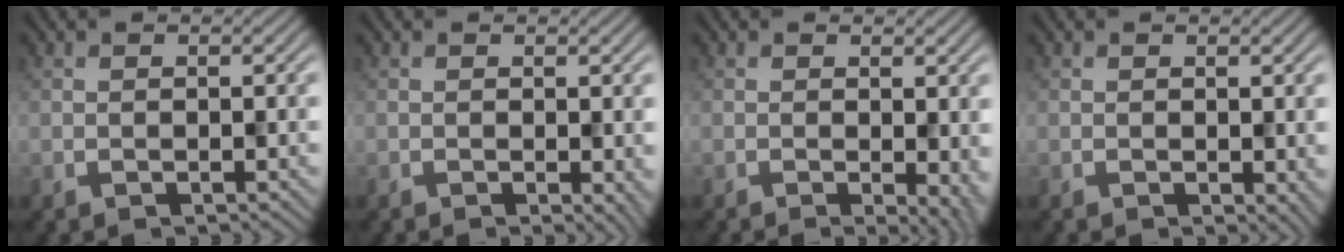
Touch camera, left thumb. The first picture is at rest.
{"total": 2.0, "force": [-0.6, 0.6, 1.8], "torque": [-0.027, -0.003, 0.000]}
{"total": 3.8, "force": [-1.2, 1.1, 3.4], "torque": [-0.045, -0.009, -0.001]}
{"total": 1.8, "force": [-0.5, 0.8, 1.5], "torque": [-0.020, -0.004, 0.002]}